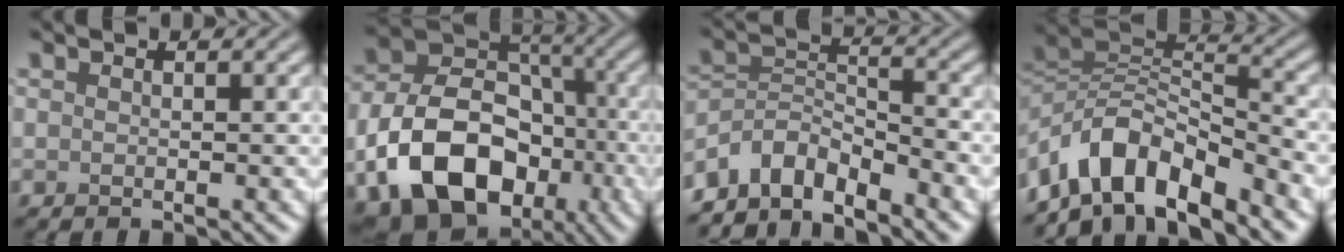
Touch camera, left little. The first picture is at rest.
{"total": 13.0, "force": [-4.4, 9.3, 8.0], "torque": [-0.157, -0.017, -0.077]}
{"total": 5.3, "force": [-4.6, 1.9, 1.8], "torque": [-0.022, -0.001, -0.093]}
{"total": 8.5, "force": [-5.4, 3.9, 5.3], "torque": [-0.076, 0.005, -0.106]}